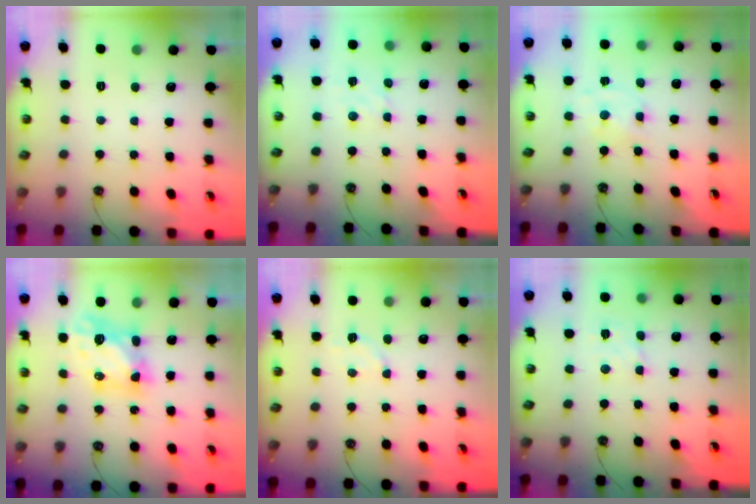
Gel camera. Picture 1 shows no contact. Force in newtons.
{"total": 3.1, "press": 3.1, "slide": 0.5}
{"total": 1.6, "press": 1.6, "slide": 0.3}
{"total": 6.6, "press": 6.6, "slide": 0.4}
{"total": 3.0, "press": 2.8, "slide": 1.1}
{"total": 2.9, "press": 2.9, "slide": 0.2}